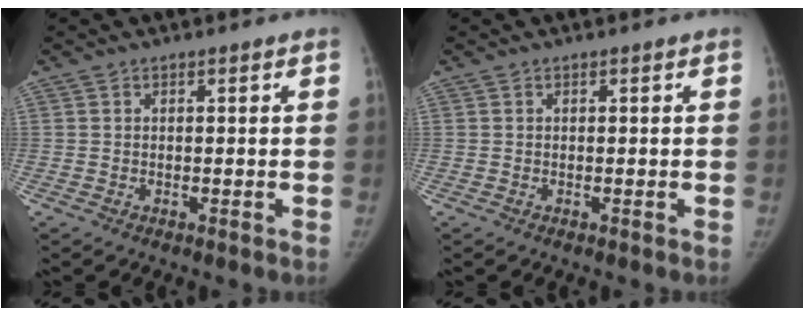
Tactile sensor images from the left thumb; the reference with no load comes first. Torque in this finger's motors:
{"motor_torque": [0.17, 0.02, 0.09, 0.02, 0.06]}